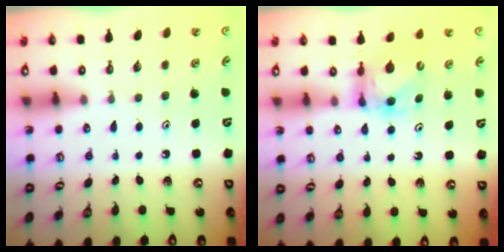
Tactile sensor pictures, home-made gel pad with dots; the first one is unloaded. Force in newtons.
{"total": 5.7, "press": 5.7, "slide": 0.2}